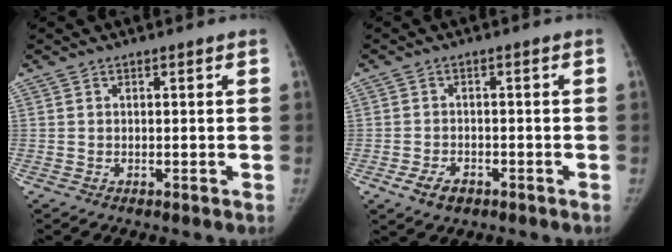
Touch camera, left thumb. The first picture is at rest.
{"total": 4.0, "force": [-2.0, 2.6, 2.2], "torque": [-0.040, 0.005, -0.030]}